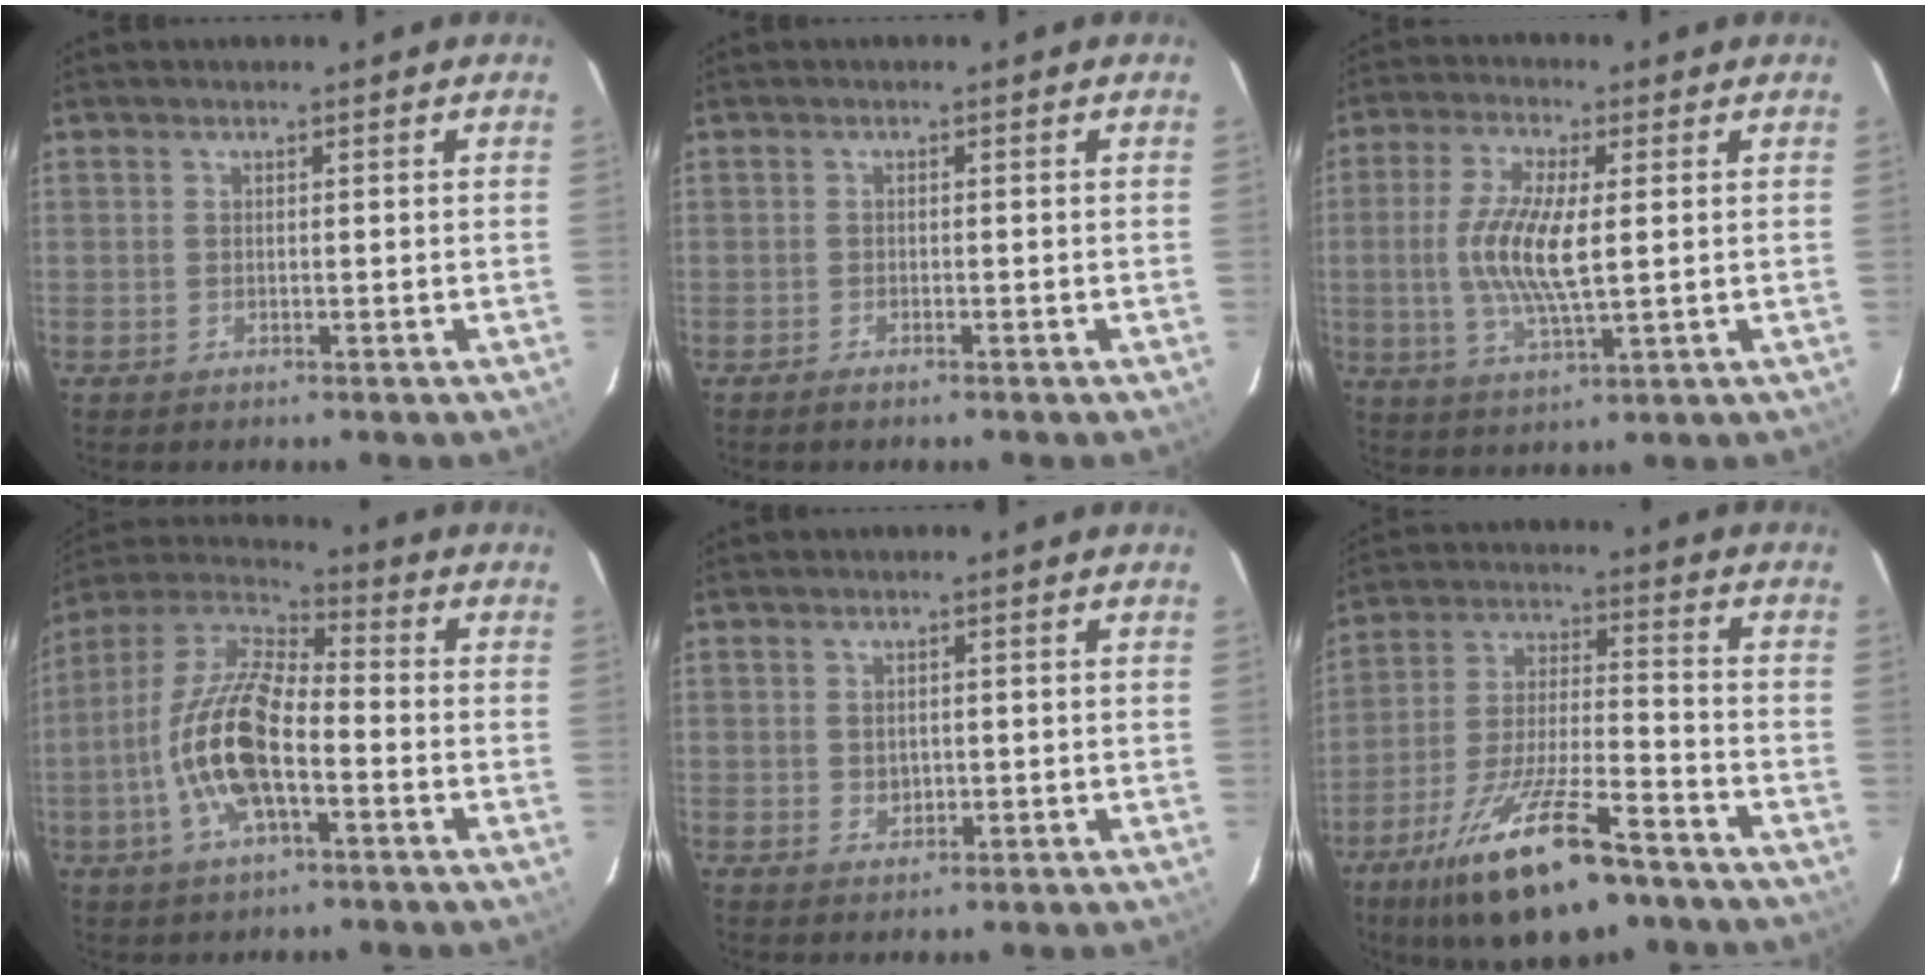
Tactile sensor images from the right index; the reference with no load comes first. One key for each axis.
{"total": 1.3, "fx": -1.1, "fy": 0.2, "fz": 0.6, "tx": -0.016, "ty": -0.002, "tz": -0.024}
{"total": 10.9, "fx": 0.4, "fy": 3.1, "fz": 10.5, "tx": -0.211, "ty": -0.002, "tz": 0.008}
{"total": 15.5, "fx": -4.6, "fy": 5.9, "fz": 13.6, "tx": -0.277, "ty": 0.000, "tz": -0.094}
{"total": 2.0, "fx": 0.0, "fy": 1.8, "fz": 0.9, "tx": -0.013, "ty": 0.000, "tz": 0.004}
{"total": 19.4, "fx": -13.0, "fy": 5.5, "fz": 13.3, "tx": -0.258, "ty": -0.029, "tz": -0.220}